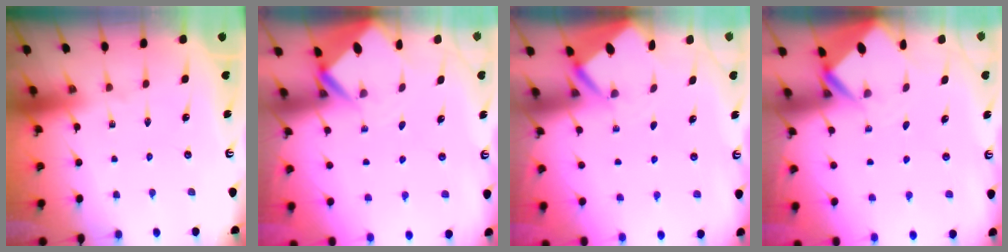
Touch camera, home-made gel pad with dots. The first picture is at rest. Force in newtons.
{"total": 3.5, "press": 3.5, "slide": 0.2}
{"total": 2.6, "press": 2.5, "slide": 0.3}
{"total": 3.4, "press": 3.4, "slide": 0.2}